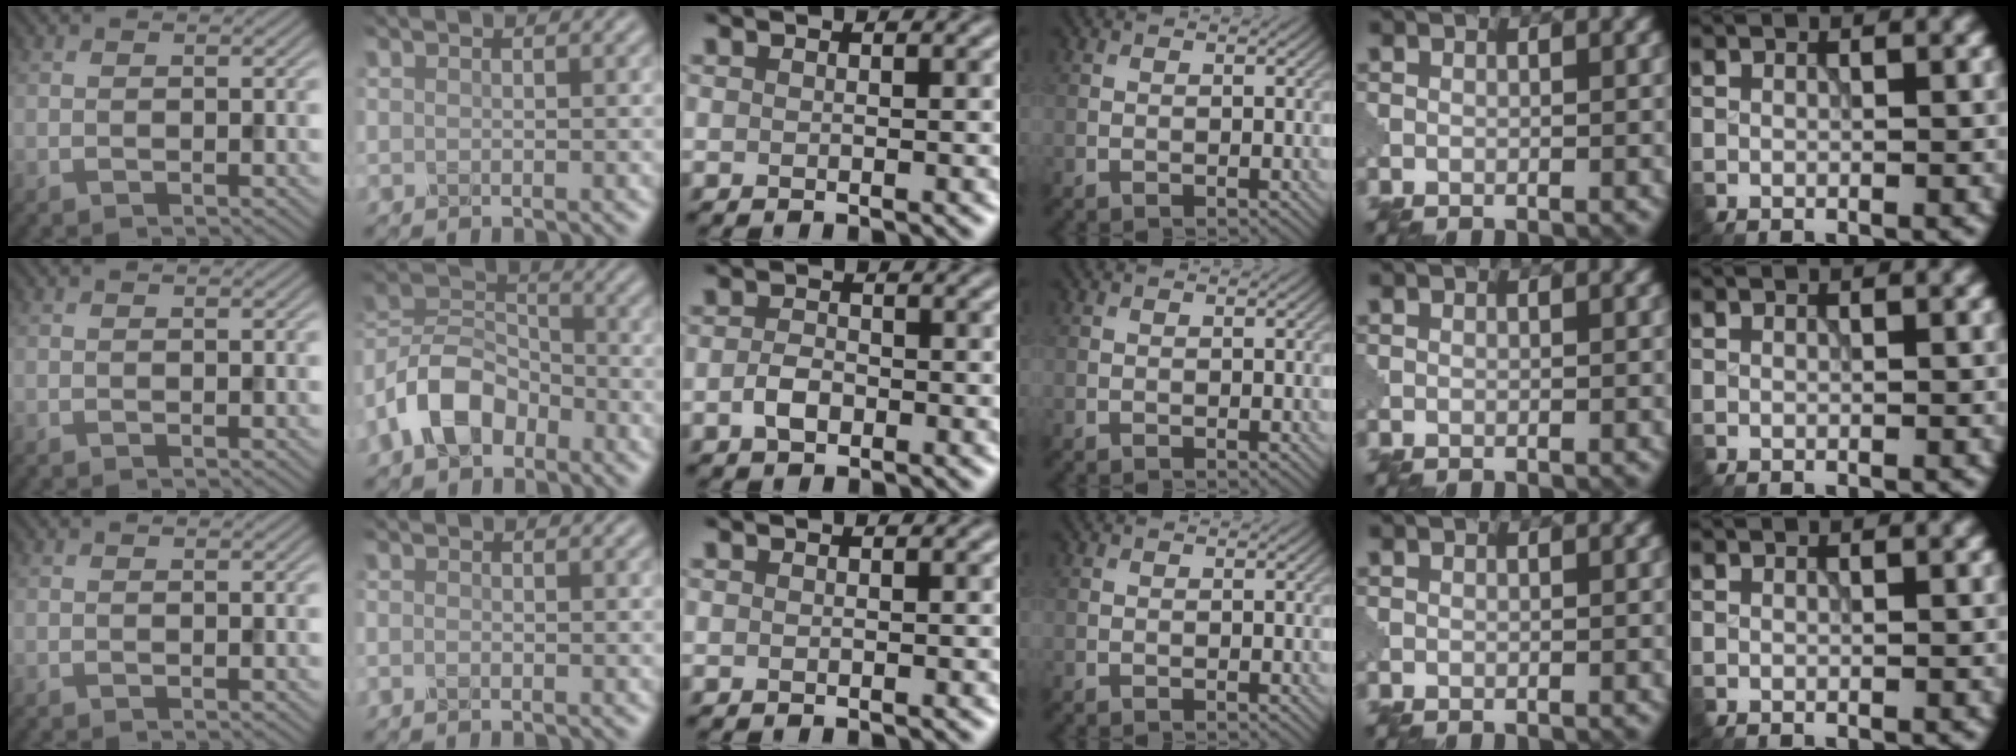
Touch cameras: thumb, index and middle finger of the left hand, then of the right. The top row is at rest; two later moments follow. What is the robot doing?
{"motion": "close", "object": "eyeshadow palette"}